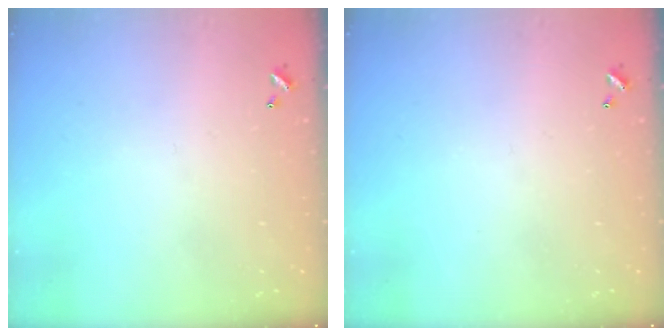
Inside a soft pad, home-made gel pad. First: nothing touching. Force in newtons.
{"total": 0.0}